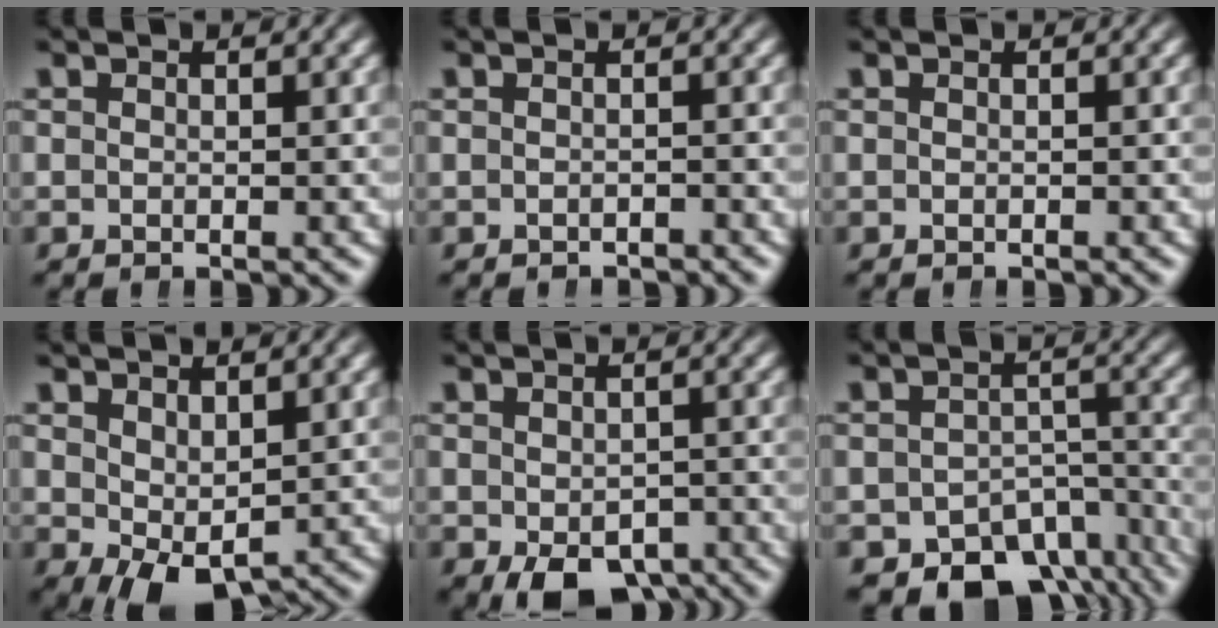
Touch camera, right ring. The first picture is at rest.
{"total": 1.2, "force": [-1.2, -0.1, -0.2], "torque": [0.004, -0.008, -0.016]}
{"total": 0.0}
{"total": 3.1, "force": [-0.8, 1.5, 2.6], "torque": [-0.039, -0.032, 0.009]}
{"total": 5.3, "force": [-3.9, 2.5, 2.7], "torque": [-0.029, -0.032, -0.041]}
{"total": 10.5, "force": [-7.8, 5.7, 4.1], "torque": [-0.046, -0.030, -0.114]}